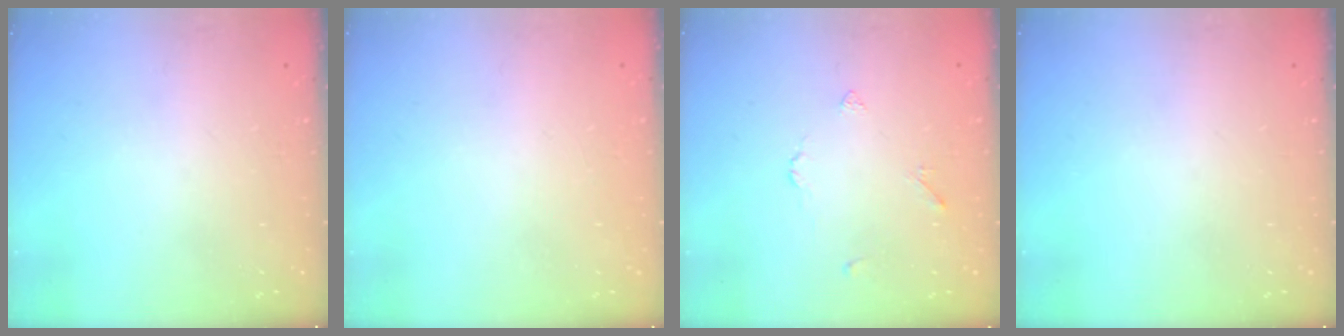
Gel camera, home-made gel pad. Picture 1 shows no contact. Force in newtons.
{"total": 2.0, "press": 2.0, "slide": 0.1}
{"total": 2.7, "press": 2.7, "slide": 0.5}
{"total": 0.0}